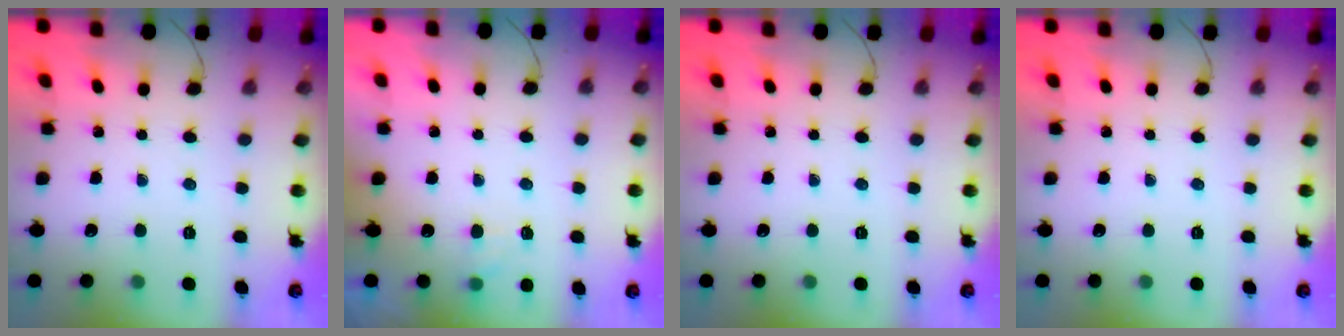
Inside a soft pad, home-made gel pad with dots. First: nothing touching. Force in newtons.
{"total": 2.7, "press": 2.5, "slide": 1.1}
{"total": 0.0}
{"total": 0.0}